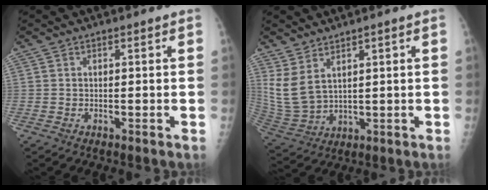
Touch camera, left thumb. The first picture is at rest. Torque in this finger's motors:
{"motor_torque": [0.59, 0.16, 0.88, -0.43, 0.27]}